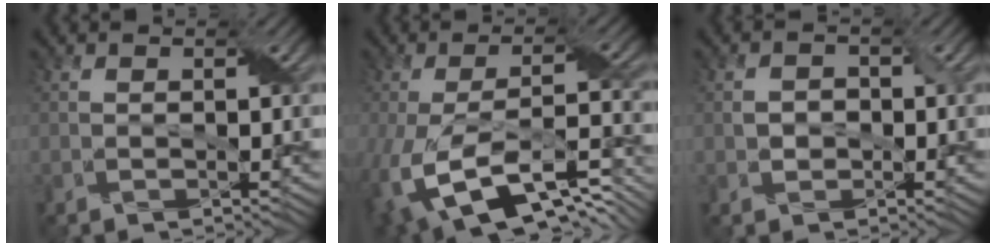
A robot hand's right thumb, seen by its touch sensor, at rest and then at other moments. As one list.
[{"total": 15.7, "force": [-7.1, 6.5, 12.4], "torque": [-0.261, -0.041, -0.097]}, {"total": 1.9, "force": [-0.3, 1.8, 0.5], "torque": [-0.010, -0.005, -0.005]}]